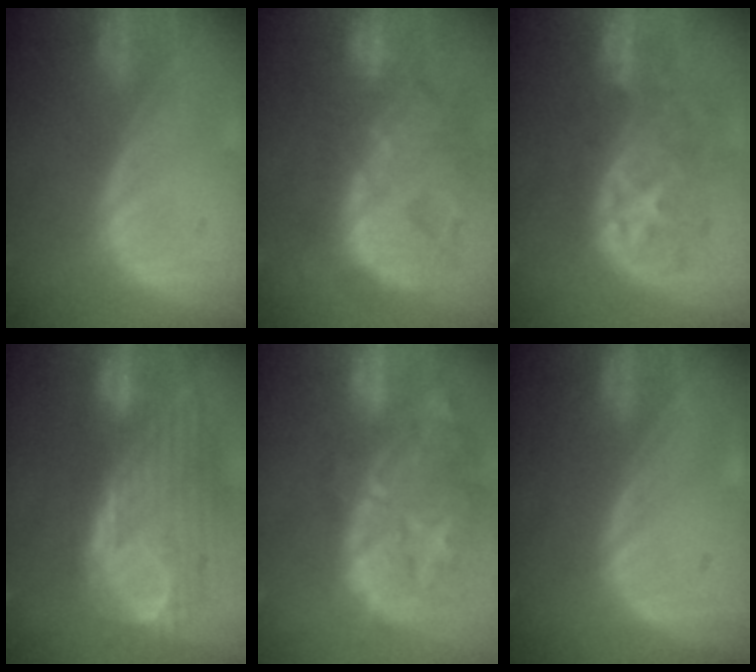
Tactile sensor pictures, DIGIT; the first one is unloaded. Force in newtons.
{"total": 13.8, "press": 11.8, "slide": 7.1}
{"total": 9.9, "press": 9.2, "slide": 3.5}
{"total": 12.7, "press": 10.7, "slide": 6.9}
{"total": 15.0, "press": 12.0, "slide": 9.1}
{"total": 0.0}